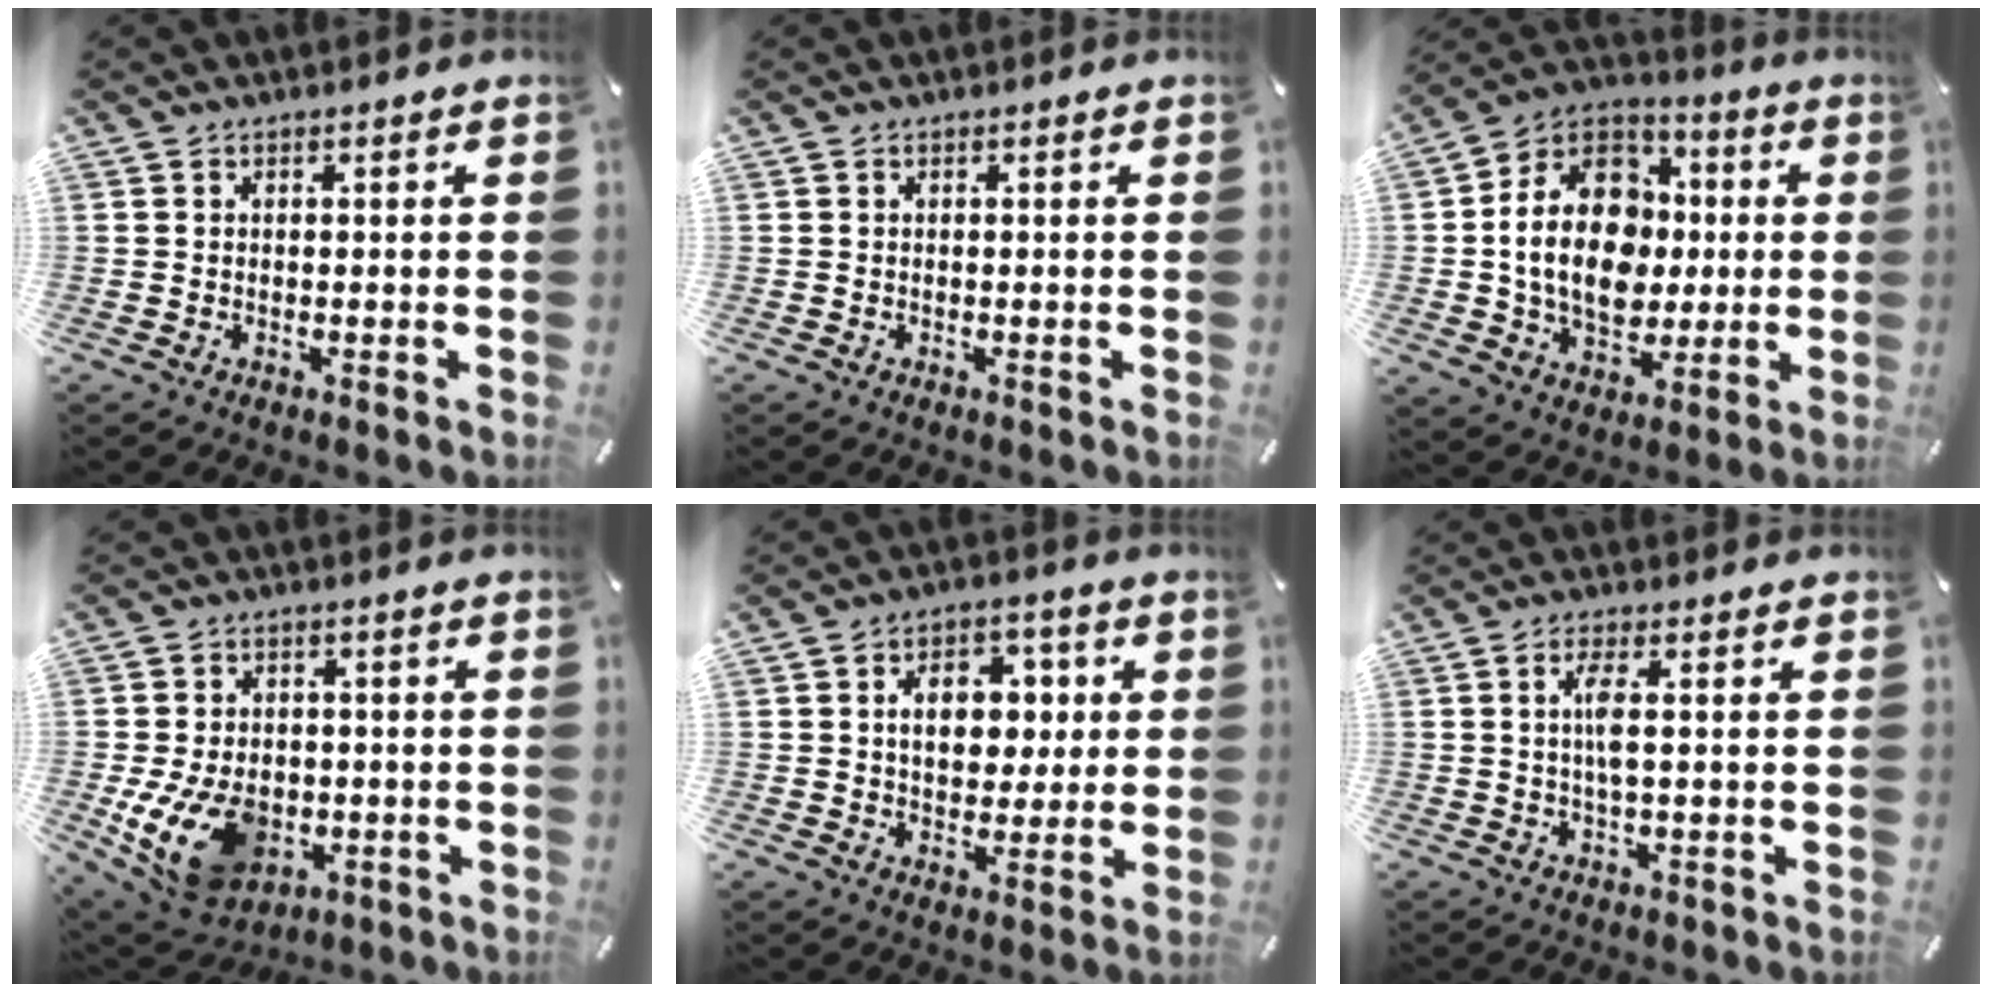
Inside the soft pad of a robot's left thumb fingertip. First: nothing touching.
{"total": 0.0}
{"total": 18.2, "force": [-1.2, 14.8, 10.6], "torque": [-0.218, 0.009, -0.022]}
{"total": 14.4, "force": [-3.8, 10.5, 9.2], "torque": [-0.186, 0.013, -0.062]}
{"total": 10.6, "force": [1.8, 7.9, 6.9], "torque": [-0.092, 0.004, 0.027]}
{"total": 4.6, "force": [0.5, 0.8, 4.5], "torque": [-0.094, -0.004, 0.002]}